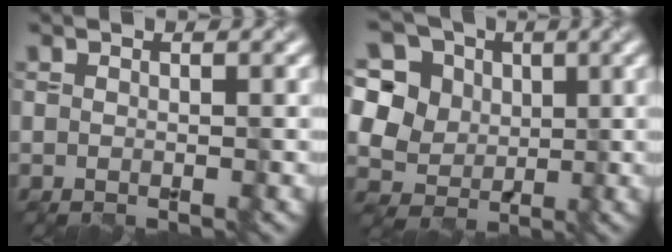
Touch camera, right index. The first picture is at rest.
{"total": 9.1, "force": [3.2, 7.2, 4.6], "torque": [-0.095, 0.013, 0.038]}